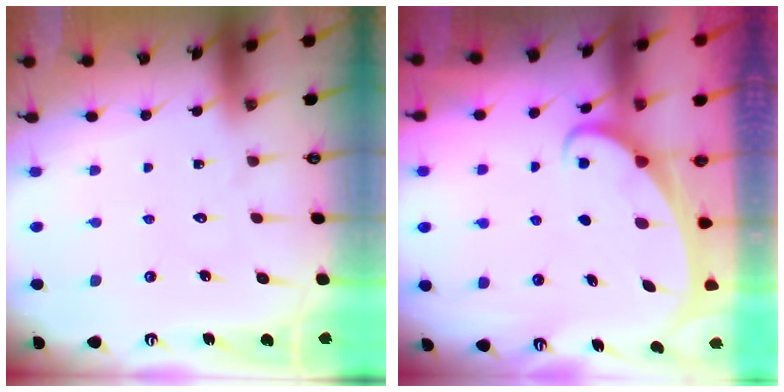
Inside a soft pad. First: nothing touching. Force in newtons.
{"total": 2.4, "press": 2.4, "slide": 0.3}